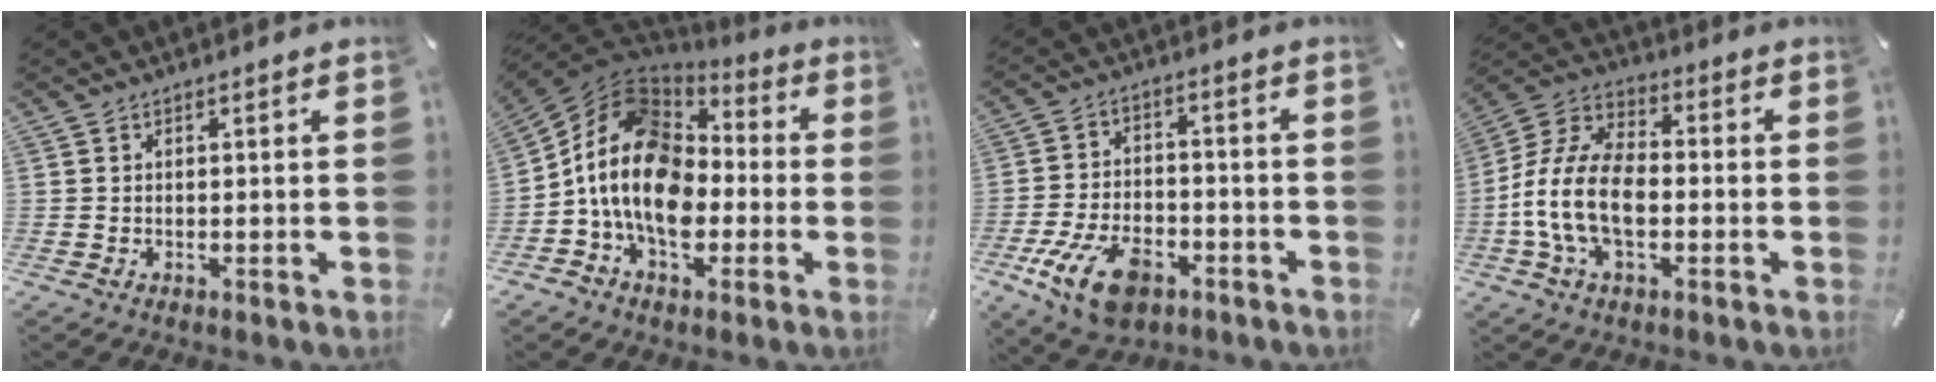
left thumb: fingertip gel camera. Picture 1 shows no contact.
{"total": 16.7, "force": [-3.3, 12.6, 10.4], "torque": [-0.228, 0.014, -0.063]}
{"total": 13.1, "force": [-6.4, 7.8, 8.4], "torque": [-0.159, 0.031, -0.112]}
{"total": 13.3, "force": [-3.7, 8.1, 9.9], "torque": [-0.219, 0.010, -0.069]}